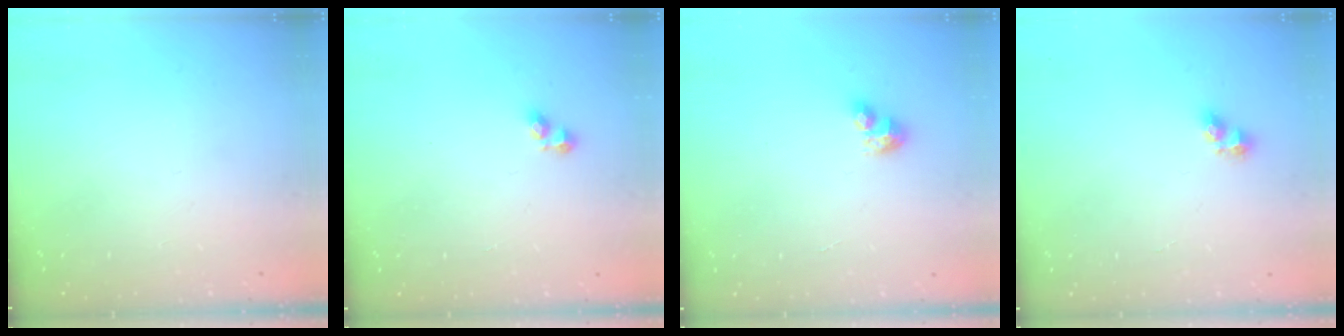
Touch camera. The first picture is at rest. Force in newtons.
{"total": 2.8, "press": 2.8, "slide": 0.3}
{"total": 4.5, "press": 4.5, "slide": 0.4}
{"total": 5.1, "press": 5.0, "slide": 0.4}